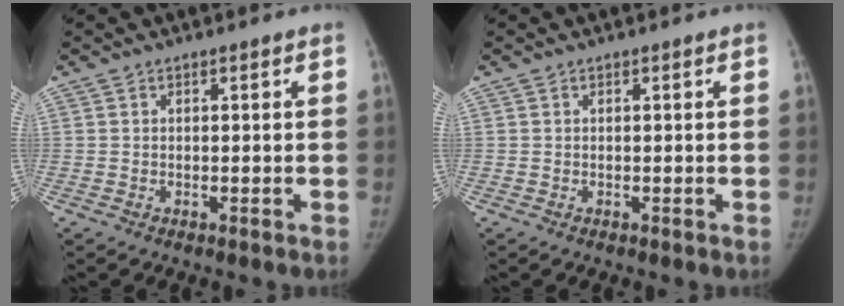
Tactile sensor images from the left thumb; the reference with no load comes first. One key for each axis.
{"total": 0.0}